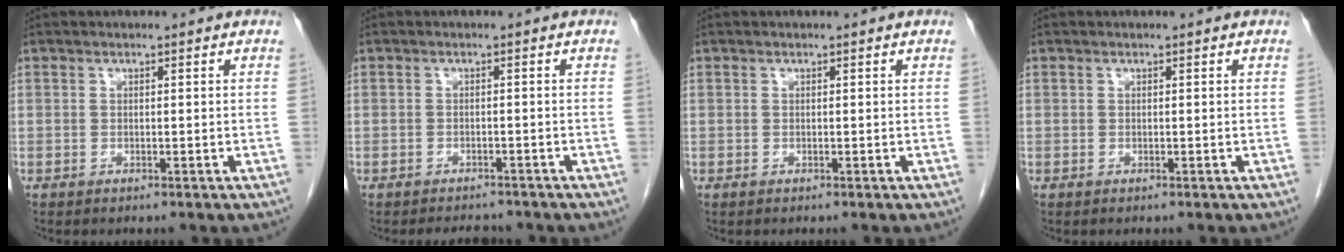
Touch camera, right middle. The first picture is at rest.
{"total": 3.6, "force": [-3.4, 1.2, 0.7], "torque": [-0.014, -0.006, -0.046]}
{"total": 0.0}
{"total": 0.0}